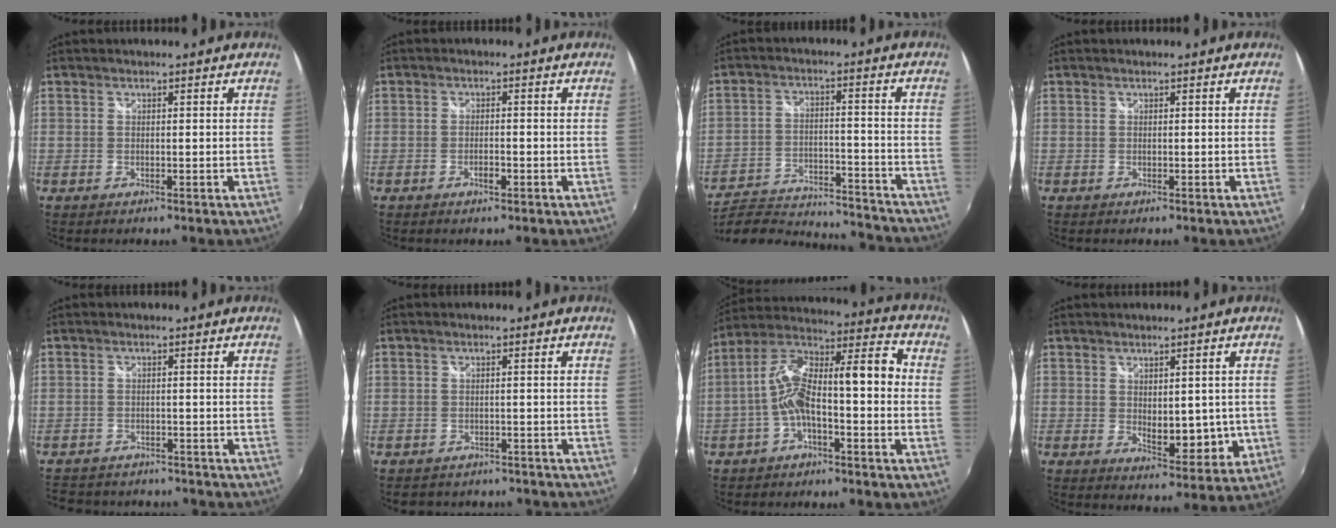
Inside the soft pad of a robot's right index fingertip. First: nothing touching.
{"total": 1.9, "force": [-1.1, 0.6, 1.4], "torque": [-0.030, -0.001, -0.020]}
{"total": 25.5, "force": [-22.7, 6.4, 9.6], "torque": [-0.190, -0.027, -0.321]}
{"total": 0.0}
{"total": 12.4, "force": [-10.4, 5.5, 3.8], "torque": [-0.098, 0.008, -0.144]}
{"total": 9.7, "force": [-8.3, 4.2, 2.6], "torque": [-0.058, 0.000, -0.103]}
{"total": 13.3, "force": [-3.0, 4.5, 12.2], "torque": [-0.225, 0.029, -0.052]}
{"total": 7.0, "force": [-0.4, 4.0, 5.8], "torque": [-0.083, -0.016, 0.004]}